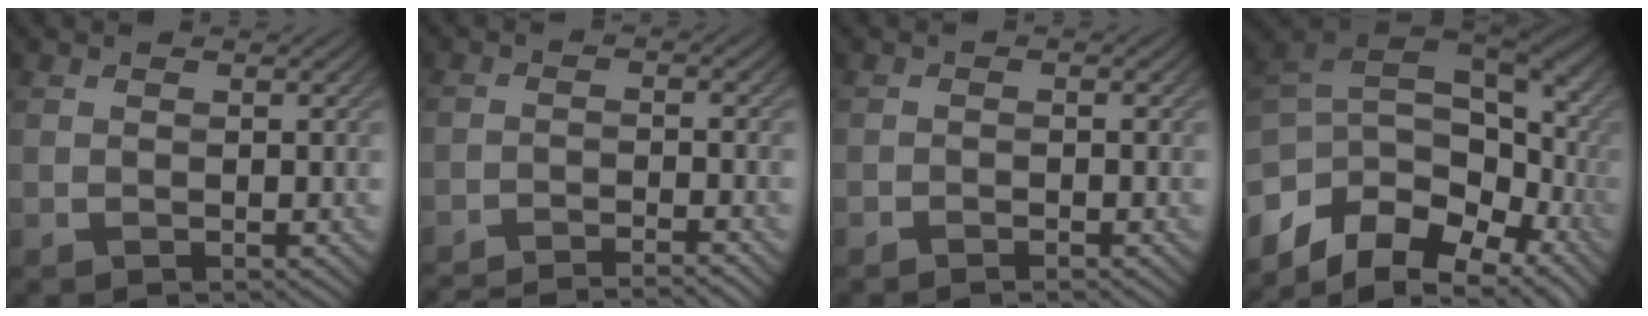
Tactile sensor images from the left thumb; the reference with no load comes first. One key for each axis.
{"total": 5.3, "fx": -4.8, "fy": 0.4, "fz": 2.3, "tx": -0.041, "ty": 0.006, "tz": -0.090}
{"total": 0.8, "fx": -0.7, "fy": 0.1, "fz": 0.4, "tx": -0.008, "ty": 0.000, "tz": -0.014}
{"total": 14.1, "fx": -5.6, "fy": 9.1, "fz": 9.2, "tx": -0.225, "ty": -0.019, "tz": -0.074}